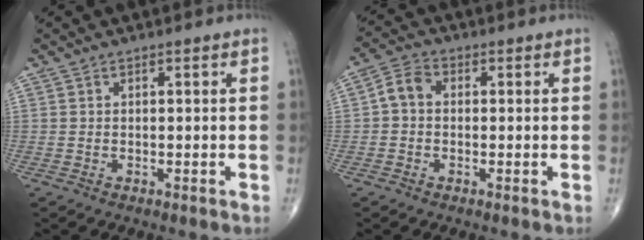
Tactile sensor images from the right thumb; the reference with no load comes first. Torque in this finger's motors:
{"motor_torque": [-0.23, 0.33, 0.18, -0.21, 0.04]}